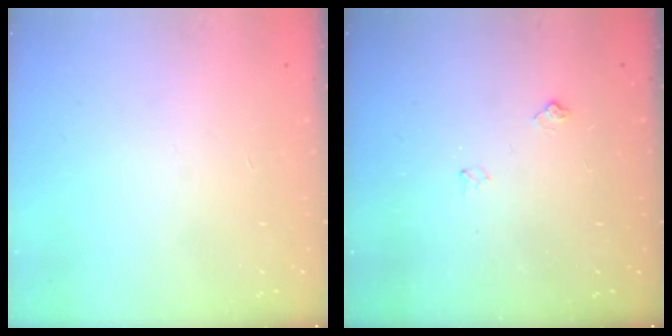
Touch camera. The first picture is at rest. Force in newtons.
{"total": 5.8, "press": 5.7, "slide": 0.8}